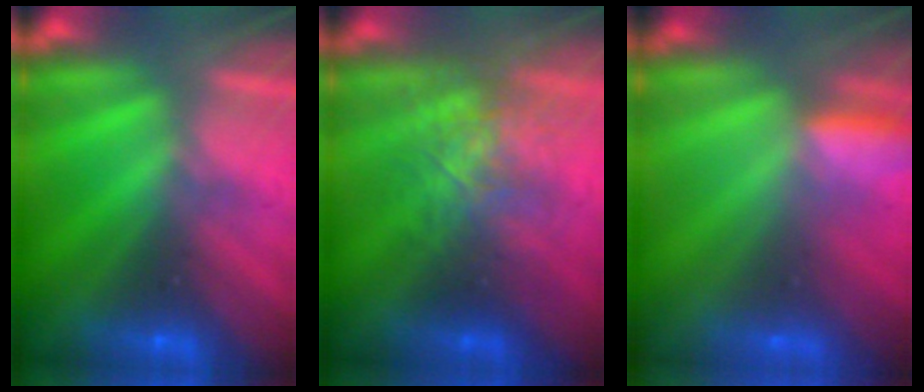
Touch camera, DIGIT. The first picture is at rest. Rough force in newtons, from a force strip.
{"total": 2.5}
{"total": 3.0}